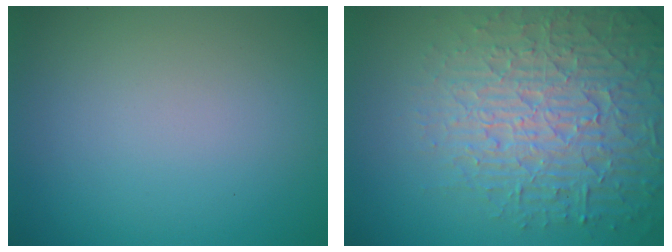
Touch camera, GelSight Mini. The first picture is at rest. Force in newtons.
{"total": 7.4, "press": 7.2, "slide": 1.7}